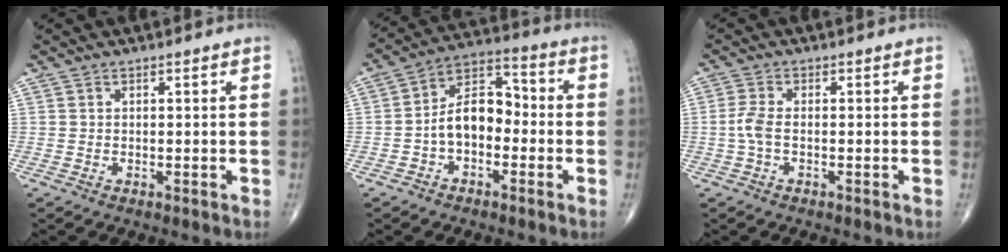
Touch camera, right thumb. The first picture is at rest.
{"total": 10.2, "force": [-2.1, 6.5, 7.6], "torque": [-0.108, 0.043, -0.051]}
{"total": 3.1, "force": [-0.6, 1.3, 2.8], "torque": [-0.074, 0.003, -0.017]}